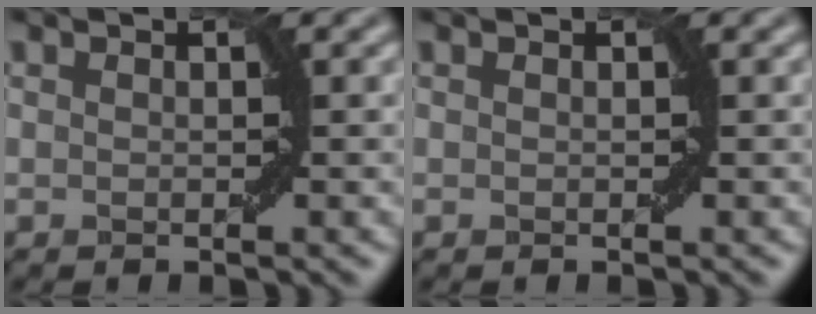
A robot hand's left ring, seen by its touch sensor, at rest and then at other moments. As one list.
[{"total": 0.0}]